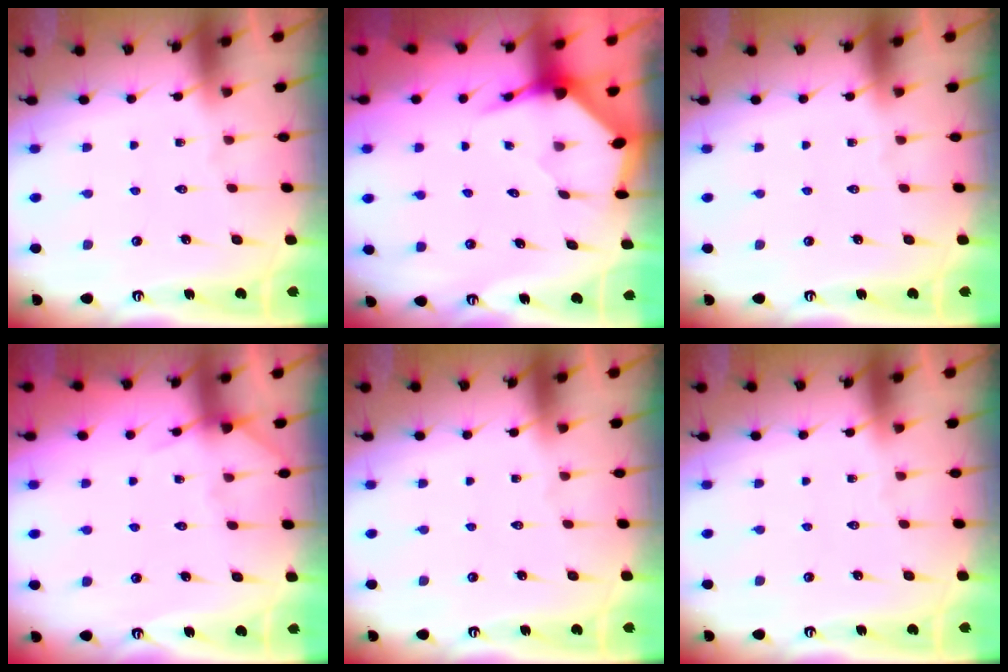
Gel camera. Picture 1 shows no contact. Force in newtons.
{"total": 3.7, "press": 3.6, "slide": 0.4}
{"total": 0.0}
{"total": 5.1, "press": 5.0, "slide": 0.7}
{"total": 0.0}
{"total": 0.0}